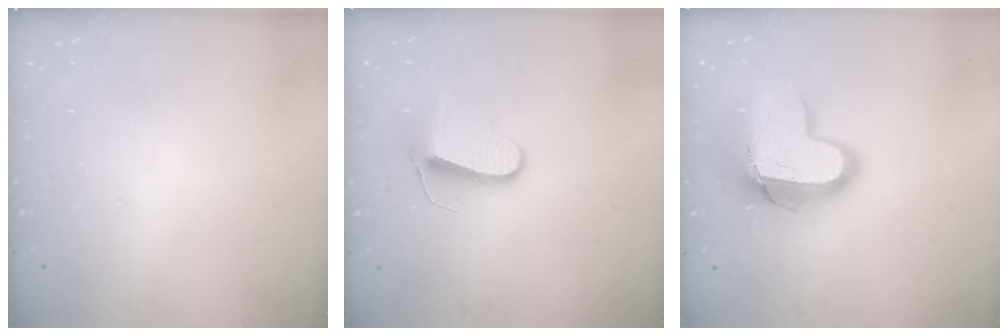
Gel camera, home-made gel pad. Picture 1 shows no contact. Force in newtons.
{"total": 9.4, "press": 9.4, "slide": 0.7}
{"total": 16.2, "press": 16.2, "slide": 1.4}